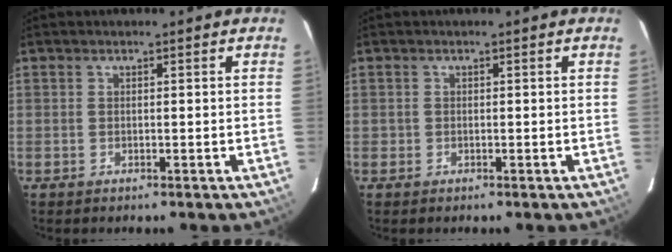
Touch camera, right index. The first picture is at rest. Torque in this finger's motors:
{"motor_torque": [-0.09, 0.01, 0.02, 0.01]}